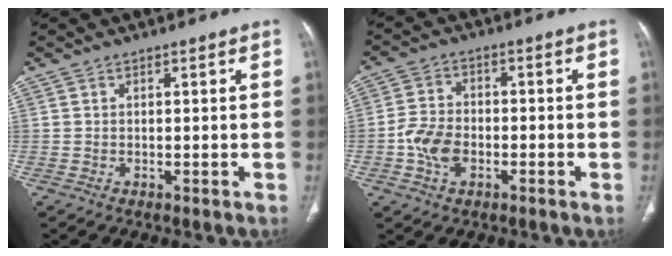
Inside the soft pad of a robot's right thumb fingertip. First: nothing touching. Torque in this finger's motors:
{"motor_torque": [1.70, 1.19, 0.37, -0.59, 0.05]}